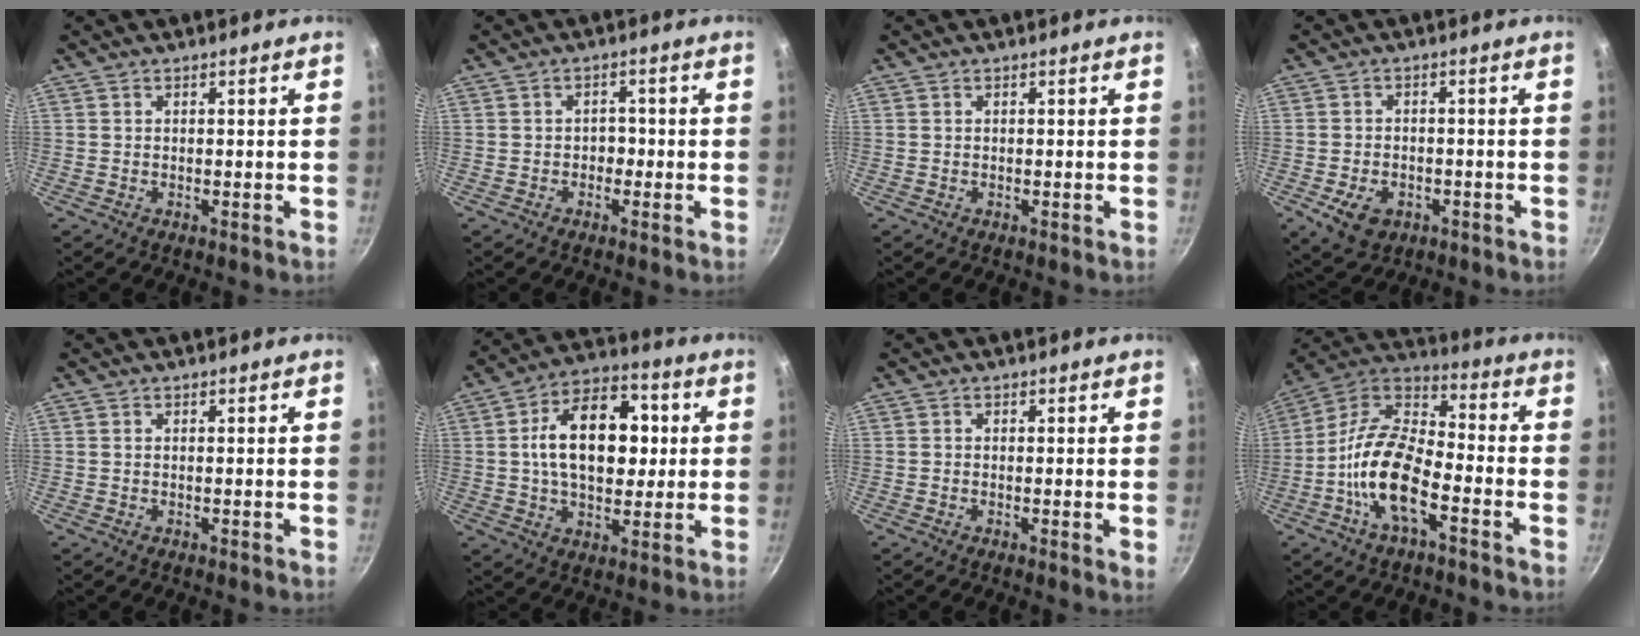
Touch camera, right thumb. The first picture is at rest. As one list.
[{"total": 2.2, "force": [-0.8, 1.8, 1.0], "torque": [0.006, 0.013, -0.013]}, {"total": 0.0}, {"total": 7.0, "force": [-2.7, 5.0, 4.2], "torque": [-0.061, 0.010, -0.037]}, {"total": 0.0}, {"total": 17.7, "force": [2.2, 11.2, 13.5], "torque": [-0.176, 0.019, 0.024]}, {"total": 1.2, "force": [0.0, 0.1, 1.2], "torque": [-0.018, -0.005, -0.006]}, {"total": 15.6, "force": [-5.9, 6.8, 12.7], "torque": [-0.232, 0.048, -0.133]}]